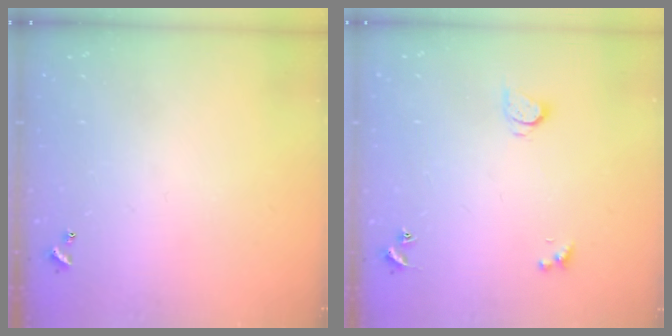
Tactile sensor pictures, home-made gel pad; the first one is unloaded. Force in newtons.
{"total": 1.5, "press": 1.4, "slide": 0.4}